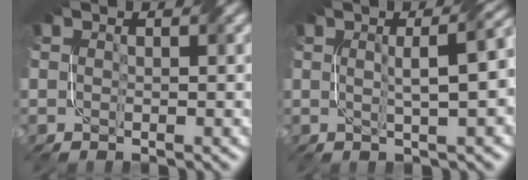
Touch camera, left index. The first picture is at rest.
{"total": 6.8, "force": [1.1, 2.0, 6.4], "torque": [-0.050, 0.030, 0.006]}